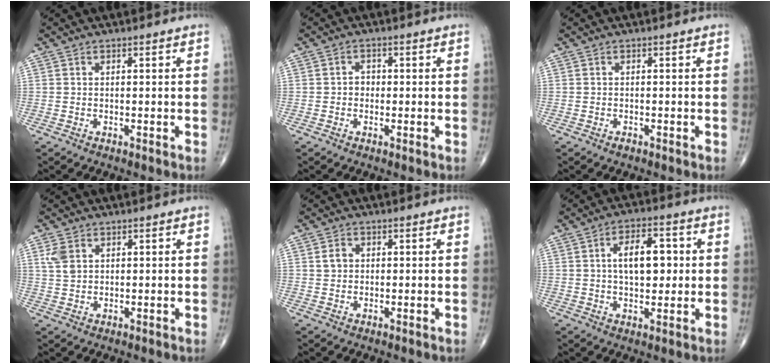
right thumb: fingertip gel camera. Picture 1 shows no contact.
{"total": 1.8, "force": [-0.3, 1.5, 0.9], "torque": [0.001, 0.006, -0.009]}
{"total": 0.5, "force": [-0.4, 0.3, 0.2], "torque": [-0.003, 0.002, -0.007]}
{"total": 3.6, "force": [1.5, 2.4, 2.2], "torque": [-0.043, 0.001, 0.037]}
{"total": 2.4, "force": [0.5, 2.0, 1.2], "torque": [-0.013, 0.003, 0.008]}
{"total": 9.2, "force": [1.3, 4.8, 7.7], "torque": [-0.100, 0.006, 0.018]}